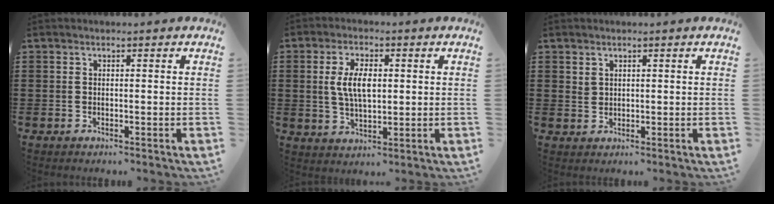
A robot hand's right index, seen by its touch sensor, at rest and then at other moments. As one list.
[{"total": 6.2, "force": [0.7, 2.9, 5.5], "torque": [-0.108, 0.004, 0.006]}, {"total": 1.4, "force": [1.1, 0.9, 0.2], "torque": [-0.006, 0.003, 0.021]}]